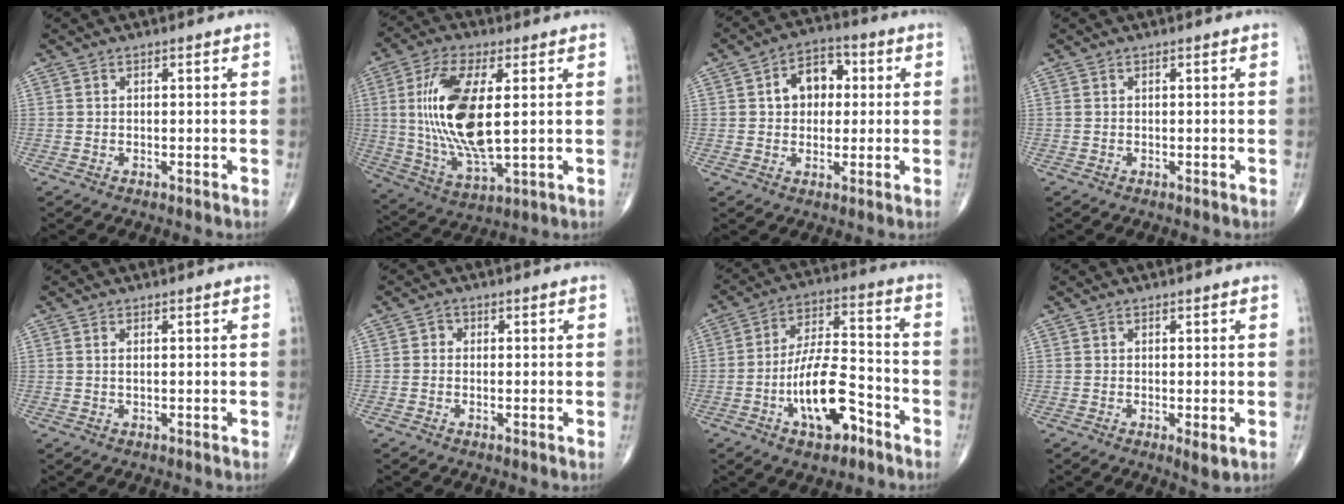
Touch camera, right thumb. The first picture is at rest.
{"total": 17.8, "force": [2.2, 7.0, 16.2], "torque": [-0.324, -0.021, 0.046]}
{"total": 8.5, "force": [1.5, 6.2, 5.6], "torque": [-0.052, 0.017, 0.016]}
{"total": 0.0}
{"total": 0.5, "force": [0.2, 0.0, 0.5], "torque": [-0.014, -0.002, 0.003]}
{"total": 1.2, "force": [-0.1, 1.1, 0.5], "torque": [0.001, 0.004, -0.008]}
{"total": 13.6, "force": [-6.0, 5.7, 10.8], "torque": [-0.177, 0.045, -0.102]}
{"total": 2.3, "force": [-0.4, 0.7, 2.2], "torque": [-0.033, -0.008, -0.006]}